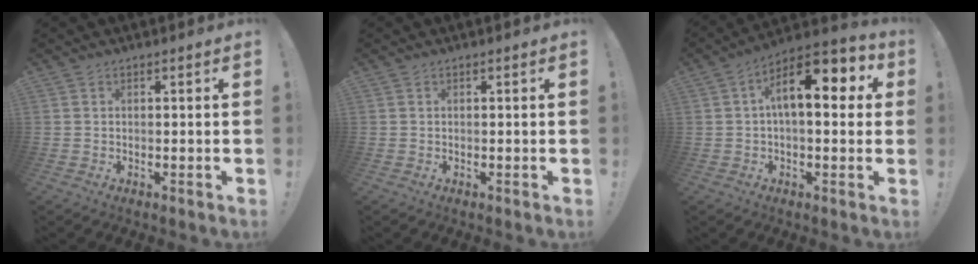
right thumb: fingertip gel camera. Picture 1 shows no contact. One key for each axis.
{"total": 0.0}
{"total": 14.4, "fx": 3.9, "fy": 6.3, "fz": 12.3, "tx": -0.182, "ty": -0.007, "tz": 0.059}